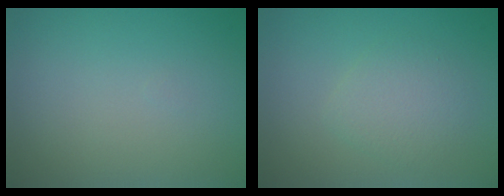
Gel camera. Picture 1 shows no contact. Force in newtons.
{"total": 2.3, "press": 2.3, "slide": 0.1}